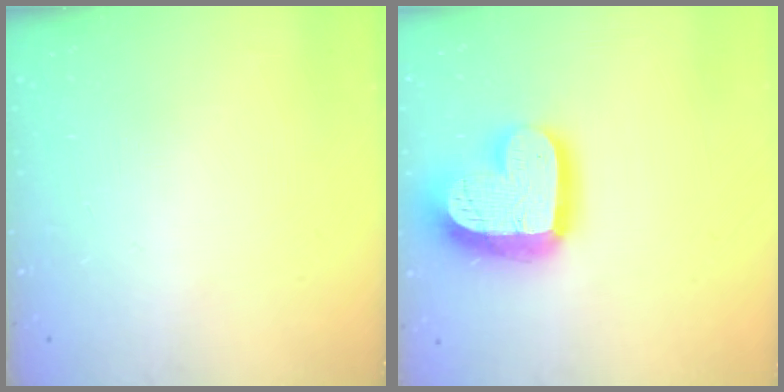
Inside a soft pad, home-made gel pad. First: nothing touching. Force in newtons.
{"total": 19.5, "press": 19.4, "slide": 1.7}